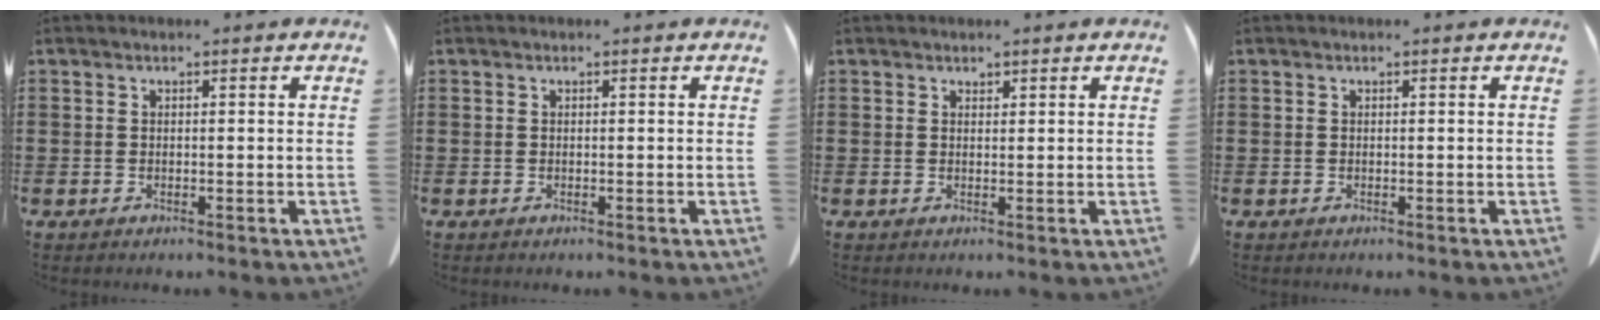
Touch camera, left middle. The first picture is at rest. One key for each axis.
{"total": 0.0}
{"total": 0.8, "fx": 0.8, "fy": 0.3, "fz": 0.0, "tx": -0.001, "ty": 0.000, "tz": 0.015}
{"total": 0.0}